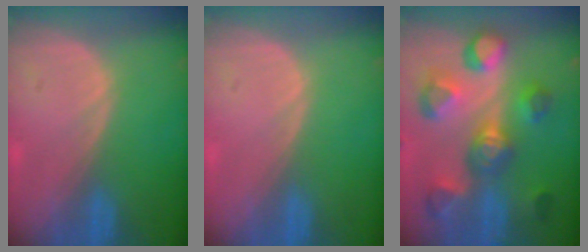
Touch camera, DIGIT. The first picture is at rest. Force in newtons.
{"total": 0.0}
{"total": 10.5, "press": 9.8, "slide": 3.8}